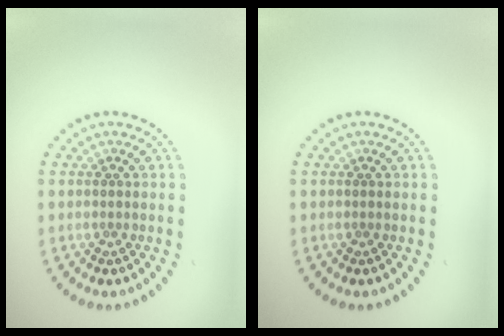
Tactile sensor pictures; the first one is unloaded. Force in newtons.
{"total": 0.0}